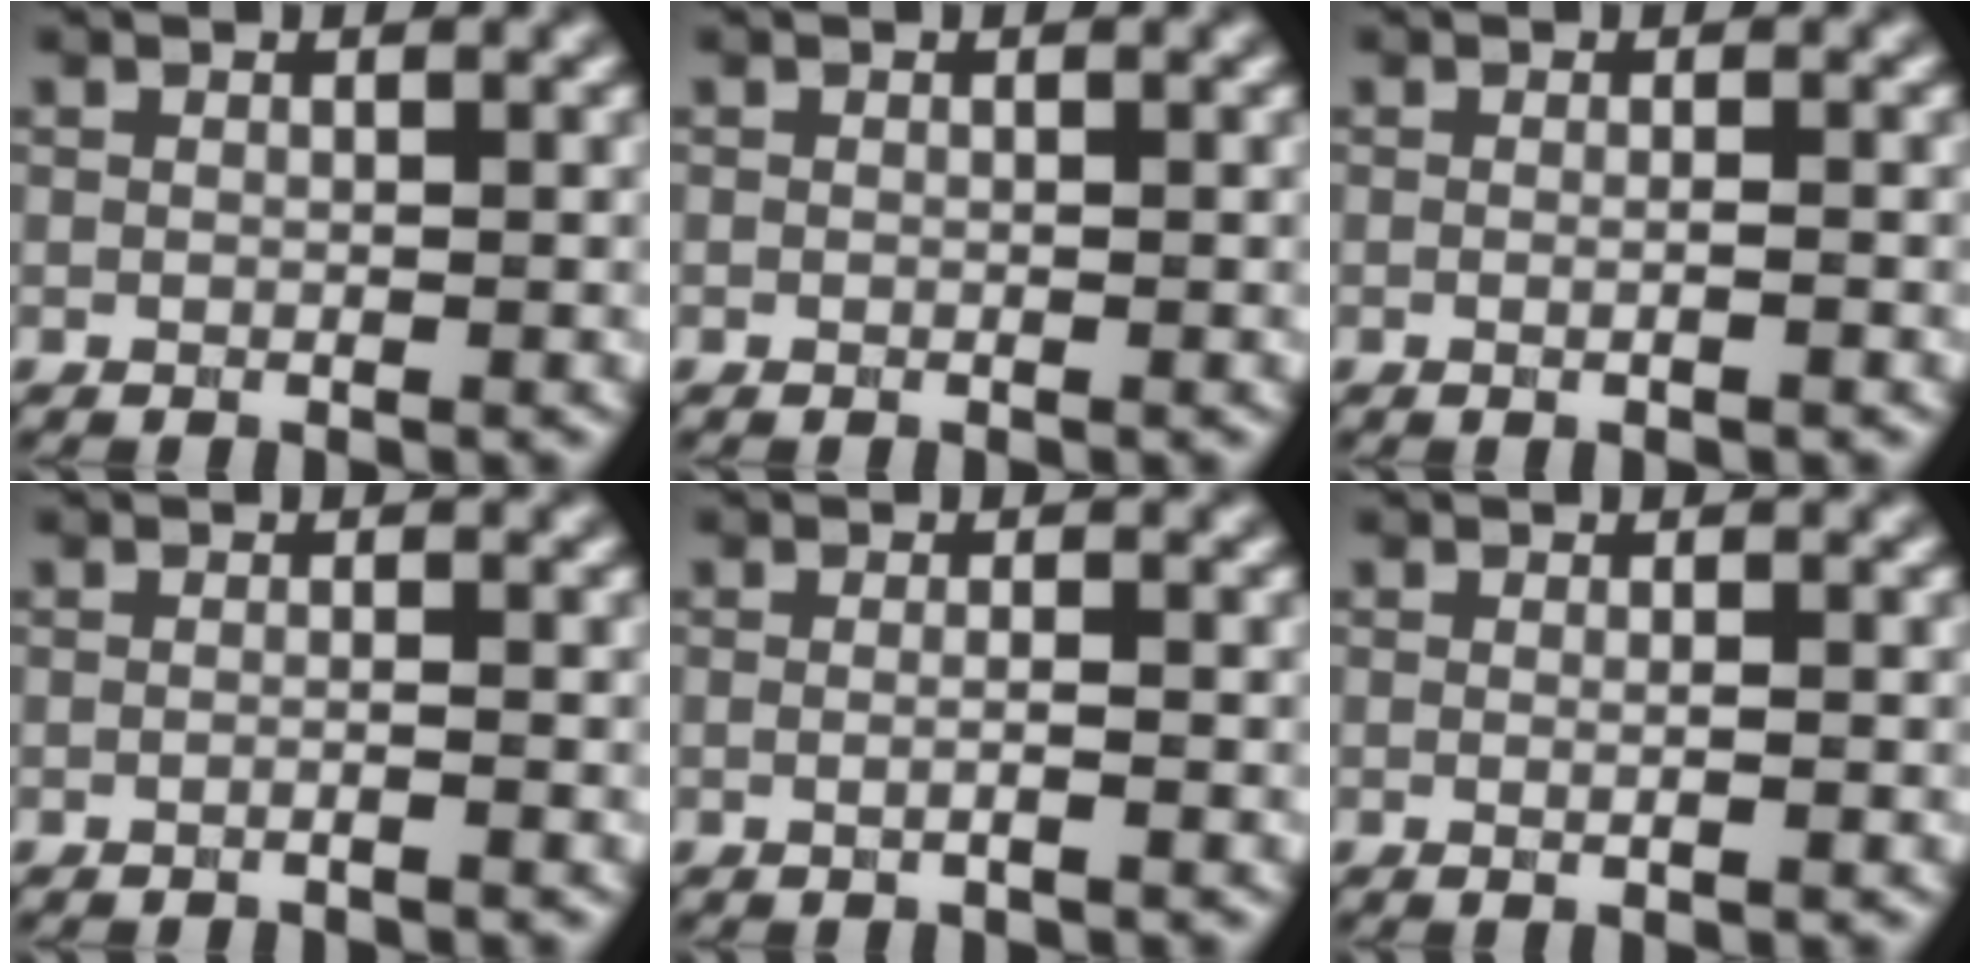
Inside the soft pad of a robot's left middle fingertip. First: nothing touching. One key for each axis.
{"total": 0.0}
{"total": 1.7, "fx": 0.1, "fy": 0.7, "fz": 1.5, "tx": 0.004, "ty": -0.011, "tz": -0.015}
{"total": 1.0, "fx": -0.4, "fy": 0.3, "fz": 0.8, "tx": -0.010, "ty": -0.008, "tz": -0.020}
{"total": 1.5, "fx": -0.1, "fy": 0.5, "fz": 1.4, "tx": -0.014, "ty": -0.015, "tz": -0.010}
{"total": 1.4, "fx": 0.0, "fy": 0.4, "fz": 1.3, "tx": -0.014, "ty": -0.006, "tz": -0.007}